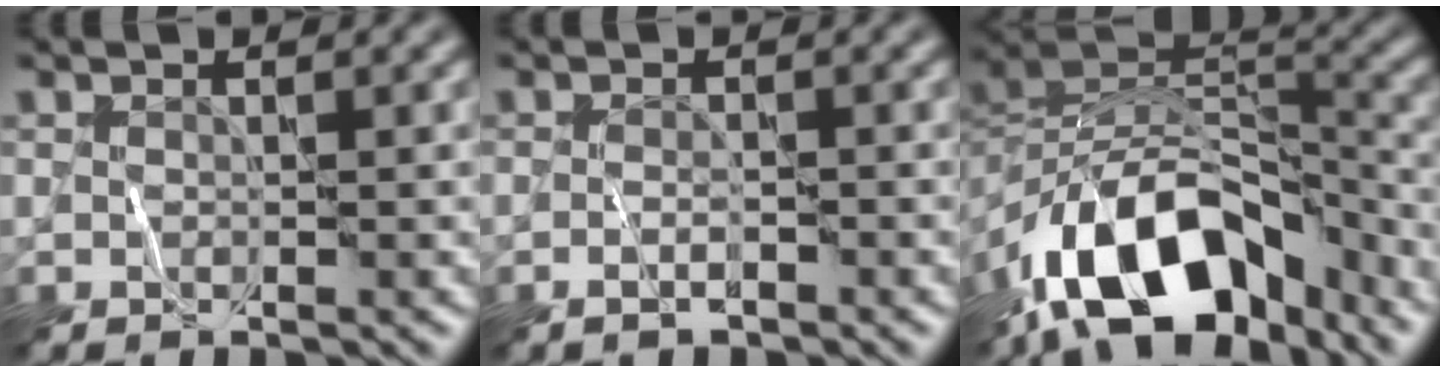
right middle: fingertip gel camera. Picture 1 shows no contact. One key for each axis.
{"total": 1.0, "fx": -0.7, "fy": 0.1, "fz": 0.7, "tx": -0.013, "ty": 0.002, "tz": -0.016}
{"total": 13.3, "fx": -8.3, "fy": 6.2, "fz": 8.3, "tx": -0.149, "ty": 0.019, "tz": -0.154}